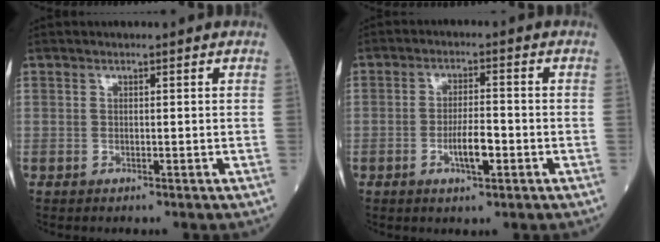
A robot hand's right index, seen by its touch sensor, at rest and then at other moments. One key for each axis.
{"total": 4.8, "fx": -1.8, "fy": 1.0, "fz": 4.3, "tx": -0.077, "ty": 0.000, "tz": -0.032}